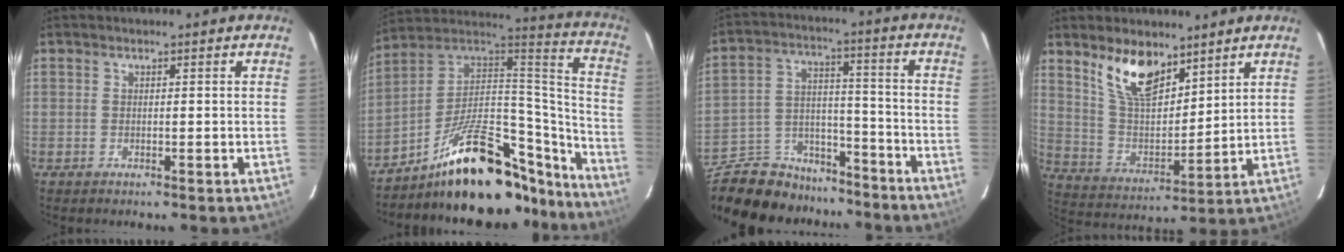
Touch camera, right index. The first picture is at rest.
{"total": 27.4, "force": [-20.1, 10.8, 15.1], "torque": [-0.220, 0.049, -0.297]}
{"total": 19.2, "force": [-15.9, 8.9, 6.0], "torque": [-0.145, 0.046, -0.243]}
{"total": 12.4, "force": [8.4, 5.4, 7.3], "torque": [-0.139, 0.001, 0.167]}